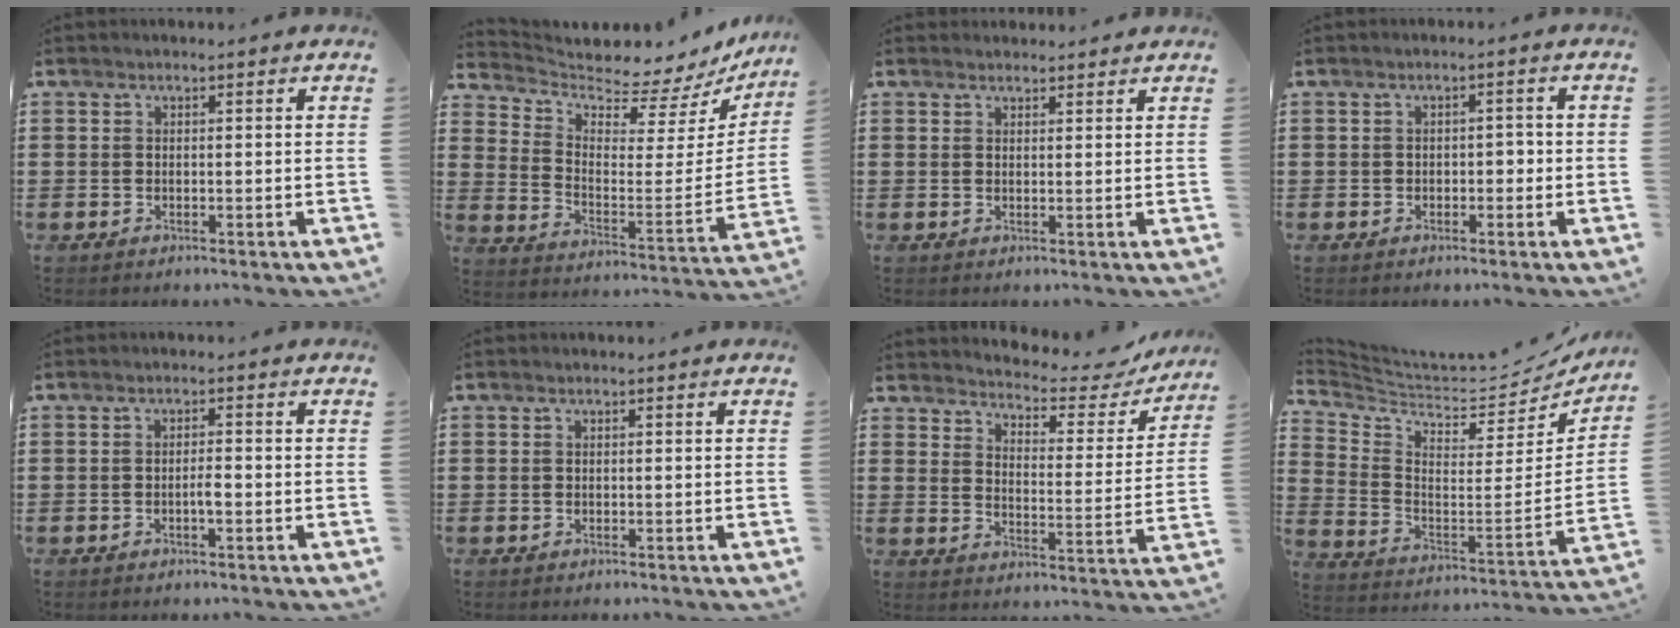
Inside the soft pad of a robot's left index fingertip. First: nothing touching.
{"total": 4.4, "force": [4.1, 1.2, 0.9], "torque": [-0.034, -0.057, 0.063]}
{"total": 1.5, "force": [1.4, 0.4, 0.1], "torque": [-0.006, 0.003, 0.028]}
{"total": 1.6, "force": [-0.5, 1.0, 1.1], "torque": [-0.025, 0.004, -0.014]}
{"total": 1.9, "force": [-0.6, 0.4, 1.8], "torque": [-0.034, 0.002, -0.011]}
{"total": 0.0}
{"total": 3.9, "force": [3.7, 0.6, 1.0], "torque": [-0.037, -0.032, 0.055]}
{"total": 5.0, "force": [4.8, 1.0, 1.0], "torque": [-0.047, -0.058, 0.074]}